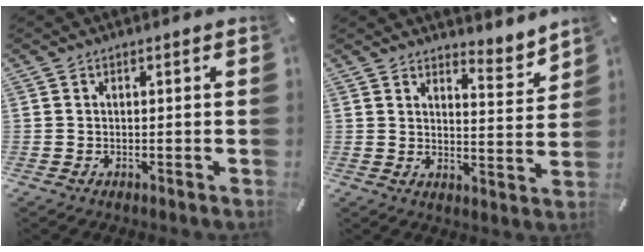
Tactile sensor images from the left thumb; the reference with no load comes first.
{"total": 5.3, "force": [4.8, 1.9, 0.9], "torque": [0.001, -0.051, 0.080]}